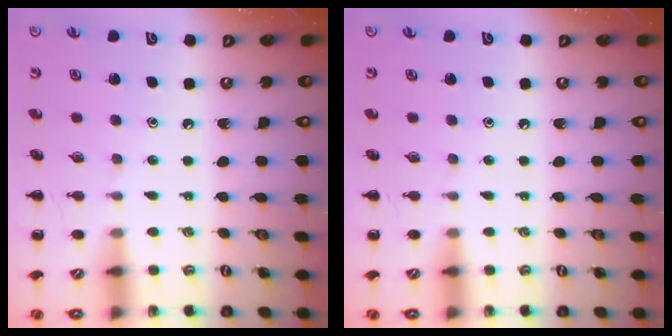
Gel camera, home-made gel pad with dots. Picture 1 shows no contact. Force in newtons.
{"total": 0.0}